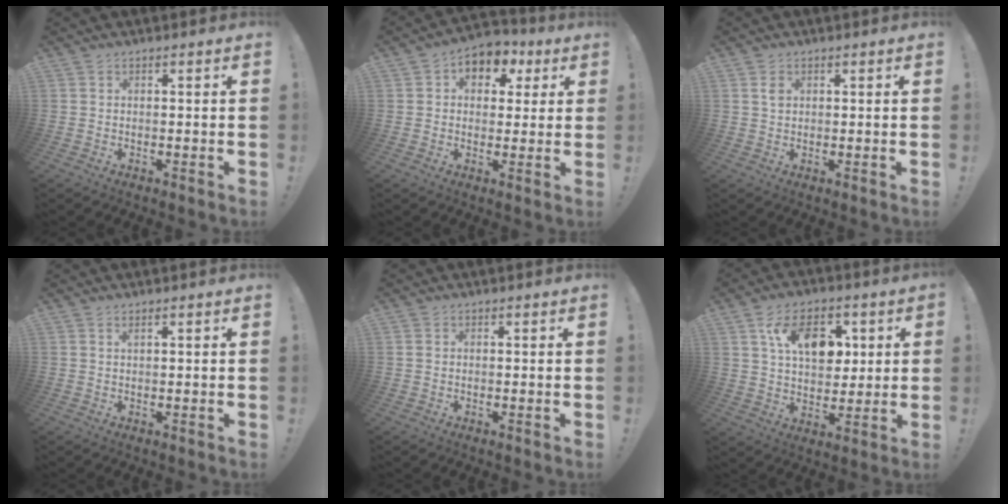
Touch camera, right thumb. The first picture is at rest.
{"total": 7.7, "force": [2.3, 6.3, 3.9], "torque": [-0.037, -0.007, 0.044]}
{"total": 1.9, "force": [0.8, 1.3, 1.1], "torque": [-0.008, -0.003, 0.010]}
{"total": 1.0, "force": [0.6, 0.0, 0.8], "torque": [-0.008, -0.003, 0.009]}
{"total": 0.6, "force": [0.2, 0.6, 0.1], "torque": [-0.003, 0.003, 0.005]}
{"total": 13.8, "force": [5.1, 9.3, 8.9], "torque": [-0.134, -0.003, 0.096]}